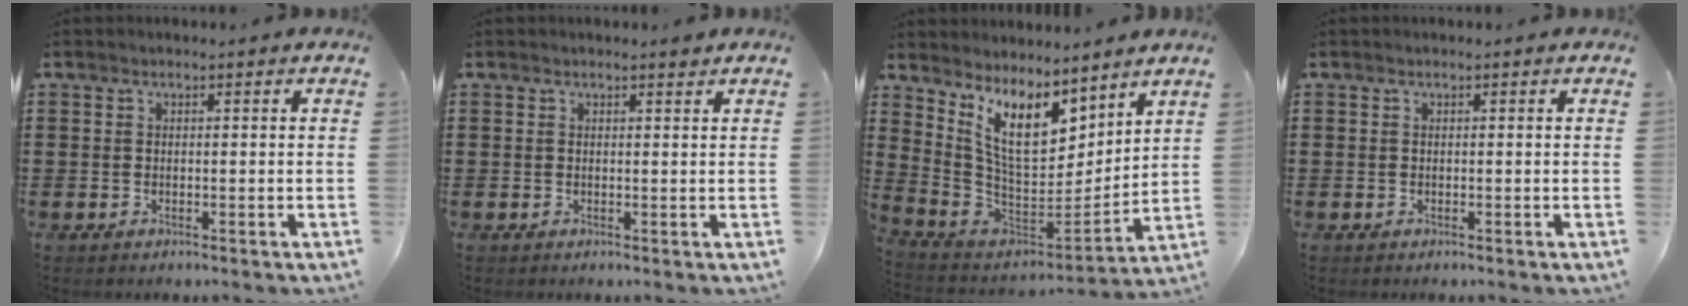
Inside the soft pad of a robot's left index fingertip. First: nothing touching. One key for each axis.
{"total": 1.0, "fx": 0.9, "fy": 0.1, "fz": 0.5, "tx": -0.004, "ty": -0.003, "tz": 0.015}
{"total": 11.3, "fx": 7.1, "fy": 4.6, "fz": 7.5, "tx": -0.175, "ty": -0.037, "tz": 0.133}
{"total": 0.0}